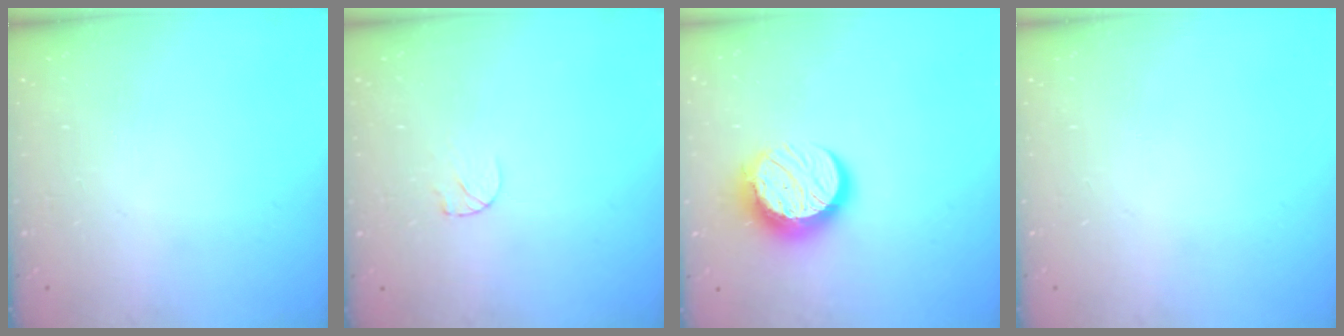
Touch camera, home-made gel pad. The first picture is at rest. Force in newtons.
{"total": 4.3, "press": 4.3, "slide": 0.4}
{"total": 12.7, "press": 12.7, "slide": 0.9}
{"total": 0.0}